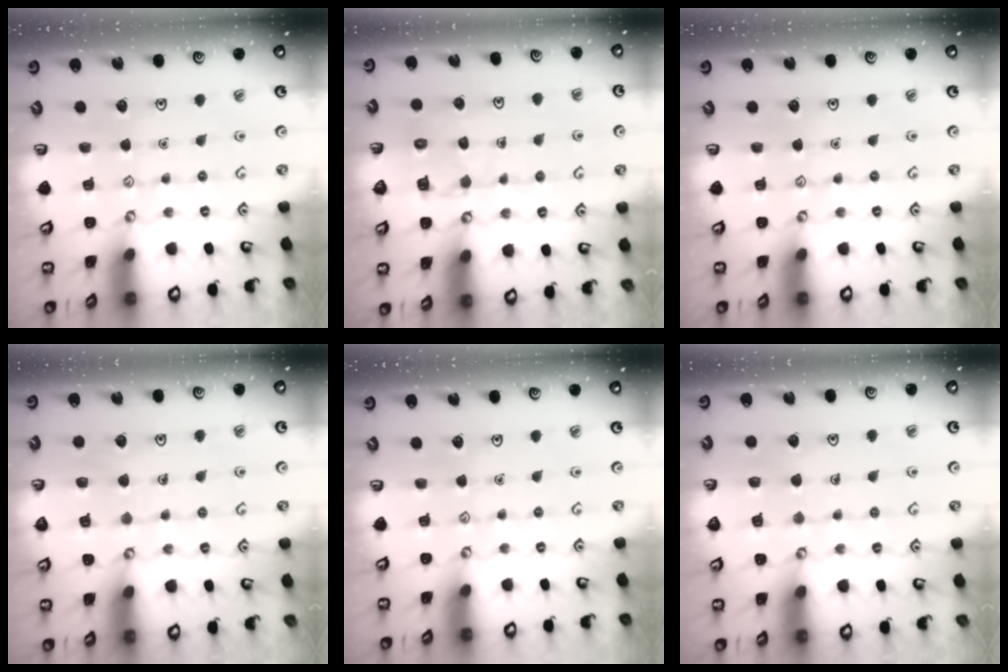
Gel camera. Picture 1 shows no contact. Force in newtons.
{"total": 6.3, "press": 6.3, "slide": 0.6}
{"total": 0.0}
{"total": 5.7, "press": 5.7, "slide": 0.5}
{"total": 0.0}
{"total": 6.8, "press": 6.7, "slide": 0.6}